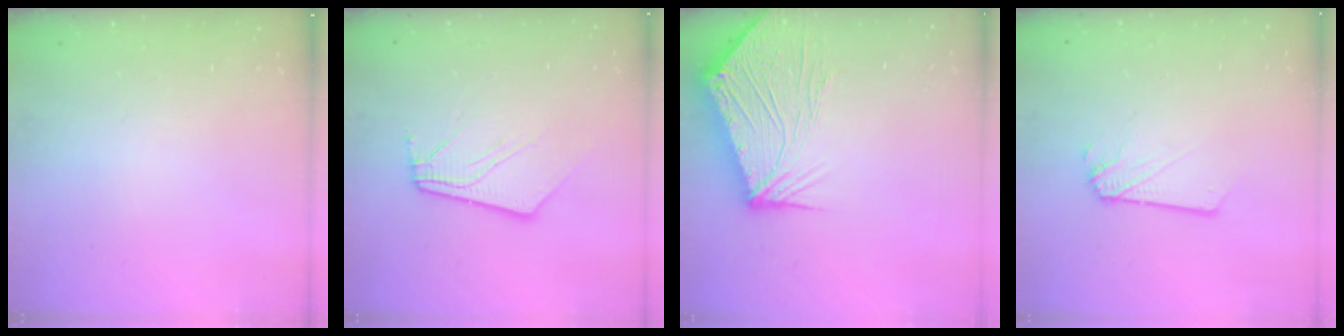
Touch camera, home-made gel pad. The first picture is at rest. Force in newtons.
{"total": 10.2, "press": 10.1, "slide": 1.2}
{"total": 15.8, "press": 15.7, "slide": 2.1}
{"total": 1.2, "press": 1.2, "slide": 0.1}